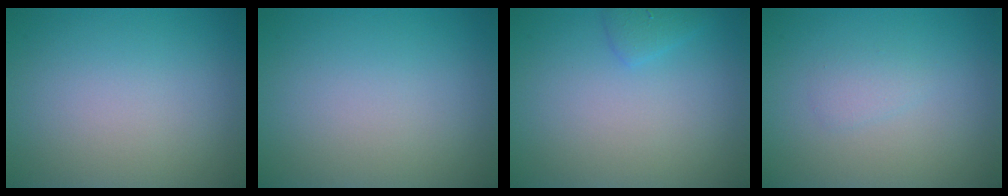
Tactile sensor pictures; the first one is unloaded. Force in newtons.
{"total": 0.0}
{"total": 1.2, "press": 1.2, "slide": 0.1}
{"total": 1.0, "press": 1.0, "slide": 0.1}